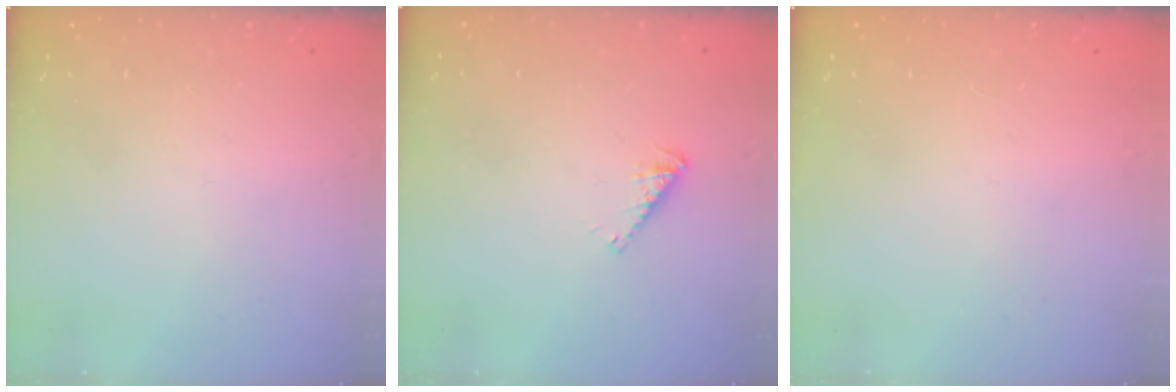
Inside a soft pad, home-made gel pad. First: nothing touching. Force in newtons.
{"total": 2.9, "press": 2.9, "slide": 0.1}
{"total": 0.0}